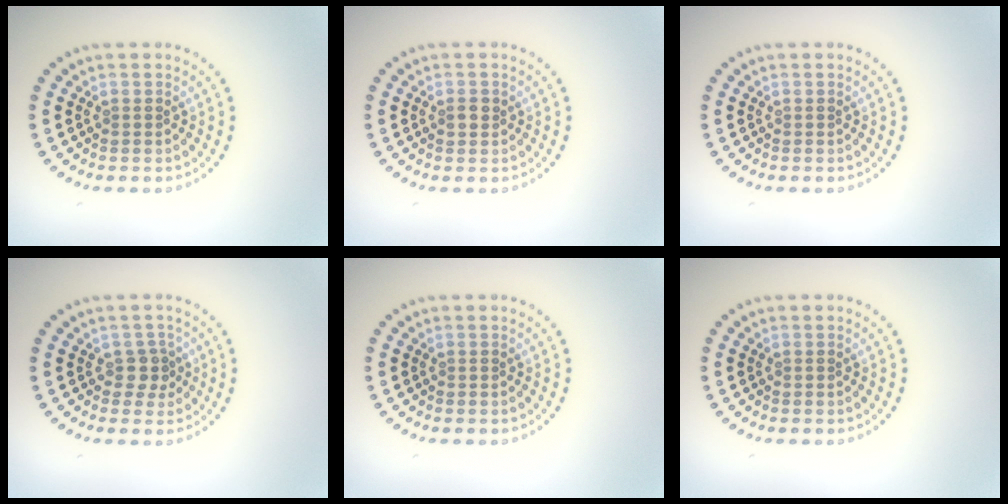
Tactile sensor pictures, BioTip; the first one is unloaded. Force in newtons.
{"total": 1.2, "press": 1.1, "slide": 0.2}
{"total": 0.0}
{"total": 1.9, "press": 1.5, "slide": 1.1}
{"total": 0.0}
{"total": 0.0}